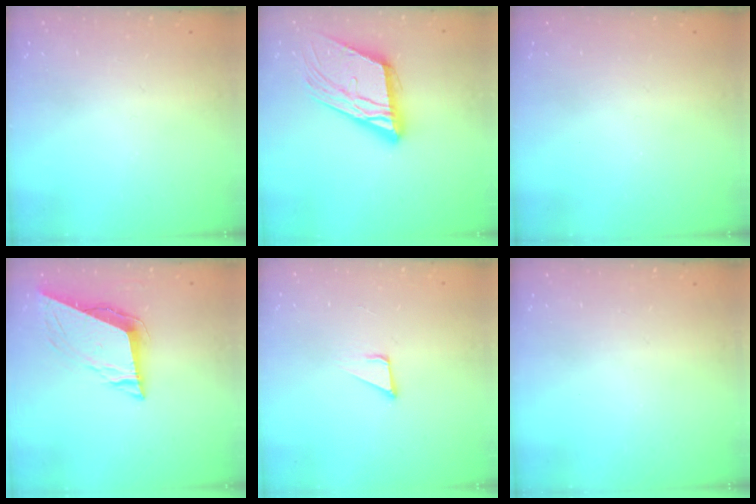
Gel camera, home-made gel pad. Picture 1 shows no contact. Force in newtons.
{"total": 18.4, "press": 18.1, "slide": 2.9}
{"total": 0.0}
{"total": 10.4, "press": 9.8, "slide": 3.5}
{"total": 2.2, "press": 2.2, "slide": 0.2}
{"total": 0.0}